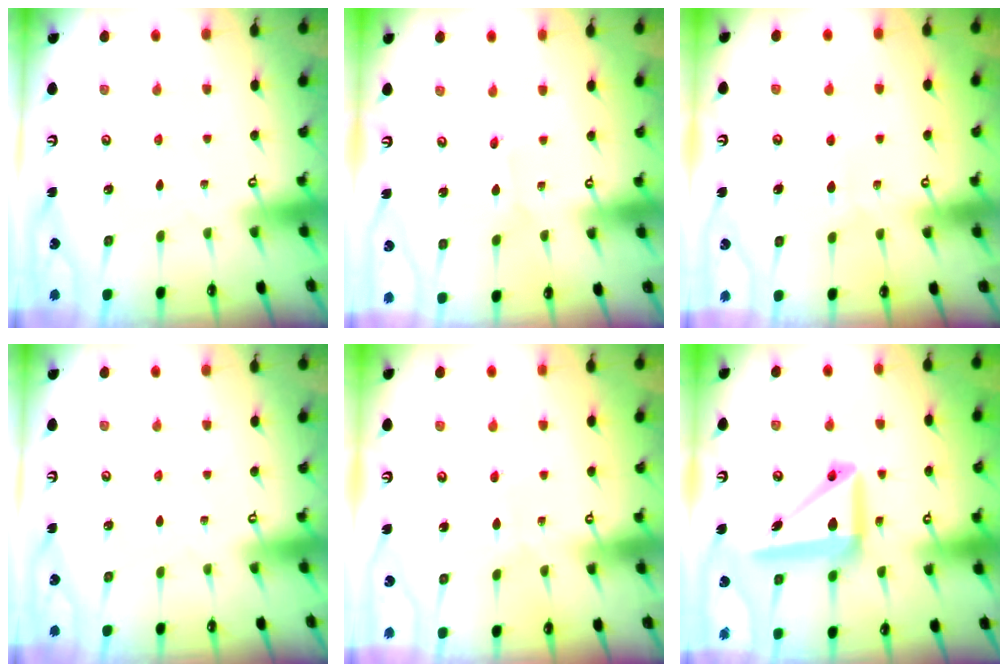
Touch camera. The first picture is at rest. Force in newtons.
{"total": 2.7, "press": 2.7, "slide": 0.2}
{"total": 5.5, "press": 5.5, "slide": 0.3}
{"total": 0.0}
{"total": 3.9, "press": 3.9, "slide": 0.5}
{"total": 12.8, "press": 12.7, "slide": 2.1}